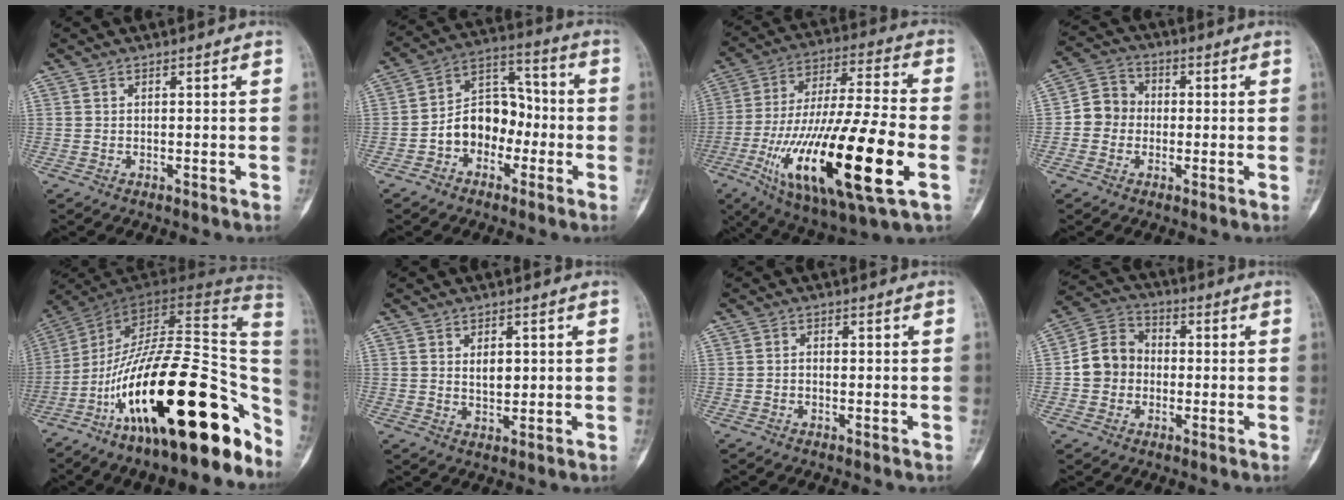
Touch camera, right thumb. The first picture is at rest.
{"total": 11.7, "force": [-3.2, 8.7, 7.1], "torque": [-0.077, 0.054, -0.065]}
{"total": 29.9, "force": [-9.2, 7.6, 27.4], "torque": [-0.536, -0.007, -0.149]}
{"total": 6.8, "force": [-0.7, 6.2, 2.6], "torque": [-0.017, 0.021, -0.028]}
{"total": 31.9, "force": [-15.1, 11.5, 25.7], "torque": [-0.311, 0.087, -0.241]}
{"total": 3.3, "force": [0.8, 2.2, 2.4], "torque": [-0.019, -0.007, 0.015]}
{"total": 1.0, "force": [-0.4, 0.8, 0.4], "torque": [0.003, 0.004, -0.010]}
{"total": 9.0, "force": [-0.9, 8.0, 4.1], "torque": [-0.051, 0.031, -0.031]}